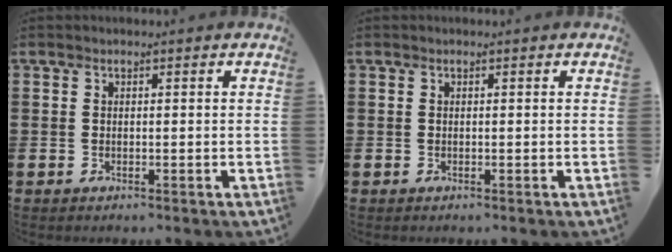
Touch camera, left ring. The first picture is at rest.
{"total": 0.0}